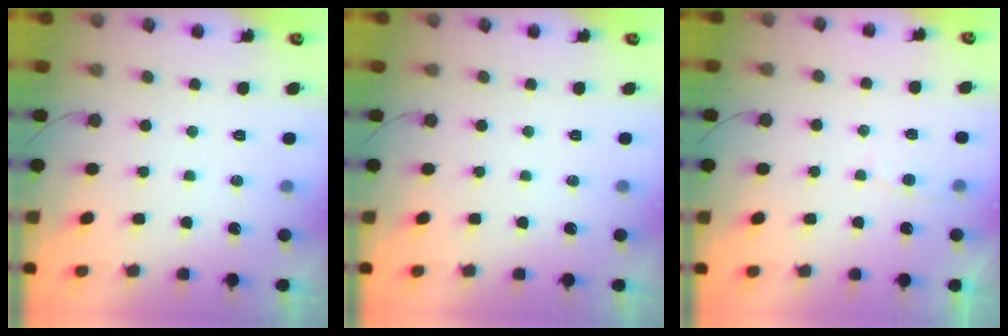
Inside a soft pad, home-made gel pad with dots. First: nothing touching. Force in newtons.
{"total": 0.0}
{"total": 2.5, "press": 2.5, "slide": 0.3}